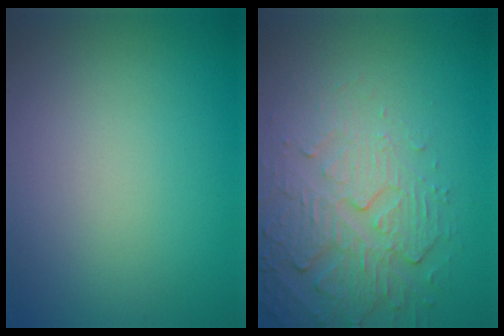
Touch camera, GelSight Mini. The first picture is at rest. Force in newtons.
{"total": 5.4, "press": 3.6, "slide": 4.0}